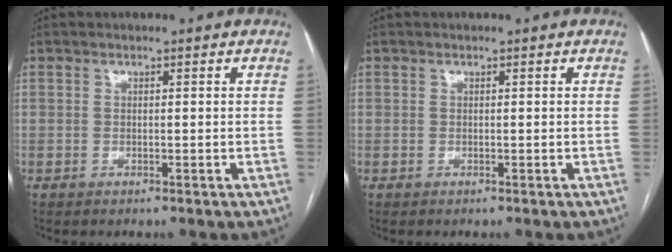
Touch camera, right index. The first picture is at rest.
{"total": 0.0}